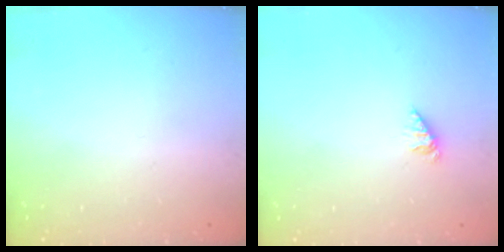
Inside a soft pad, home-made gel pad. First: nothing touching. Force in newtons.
{"total": 1.3, "press": 1.3, "slide": 0.2}